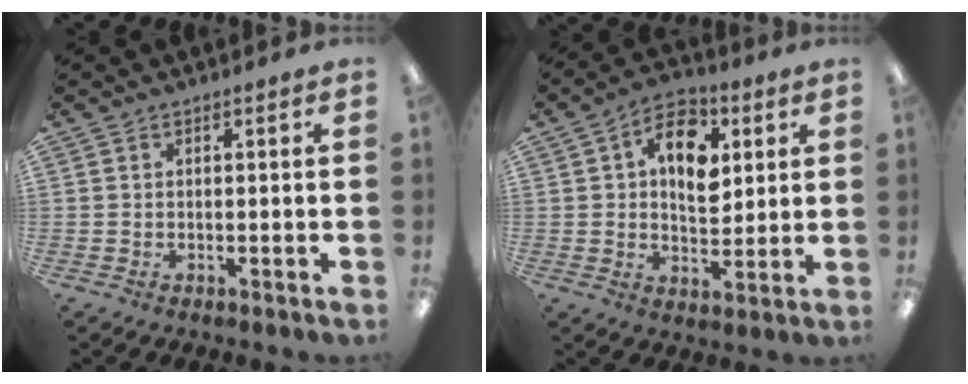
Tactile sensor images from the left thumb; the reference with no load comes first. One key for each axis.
{"total": 11.5, "fx": 4.0, "fy": 7.4, "fz": 7.9, "tx": -0.105, "ty": -0.006, "tz": 0.070}